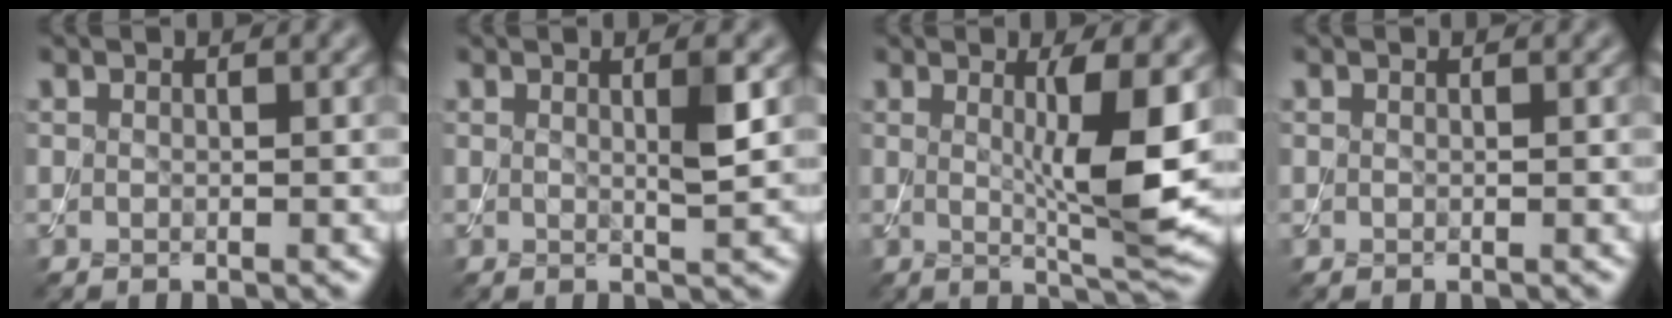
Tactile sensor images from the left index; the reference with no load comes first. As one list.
[{"total": 2.3, "force": [0.6, 0.3, 2.2], "torque": [-0.032, -0.002, 0.005]}, {"total": 6.5, "force": [0.7, 1.0, 6.4], "torque": [-0.100, -0.015, 0.016]}, {"total": 0.0}]